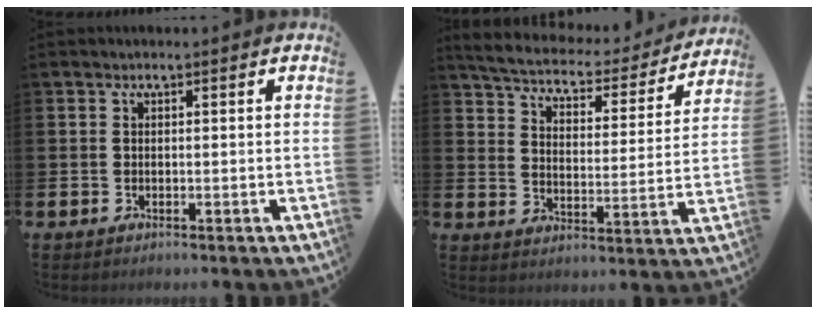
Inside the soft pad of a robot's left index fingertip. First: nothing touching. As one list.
[{"total": 5.6, "force": [5.2, 1.1, 1.5], "torque": [-0.063, -0.040, 0.085]}]